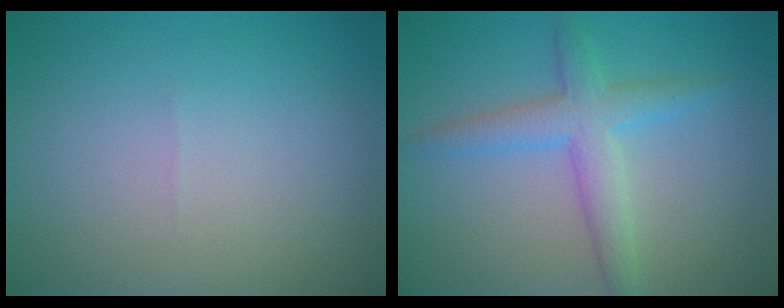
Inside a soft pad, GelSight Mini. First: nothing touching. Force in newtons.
{"total": 3.7, "press": 3.7, "slide": 0.0}